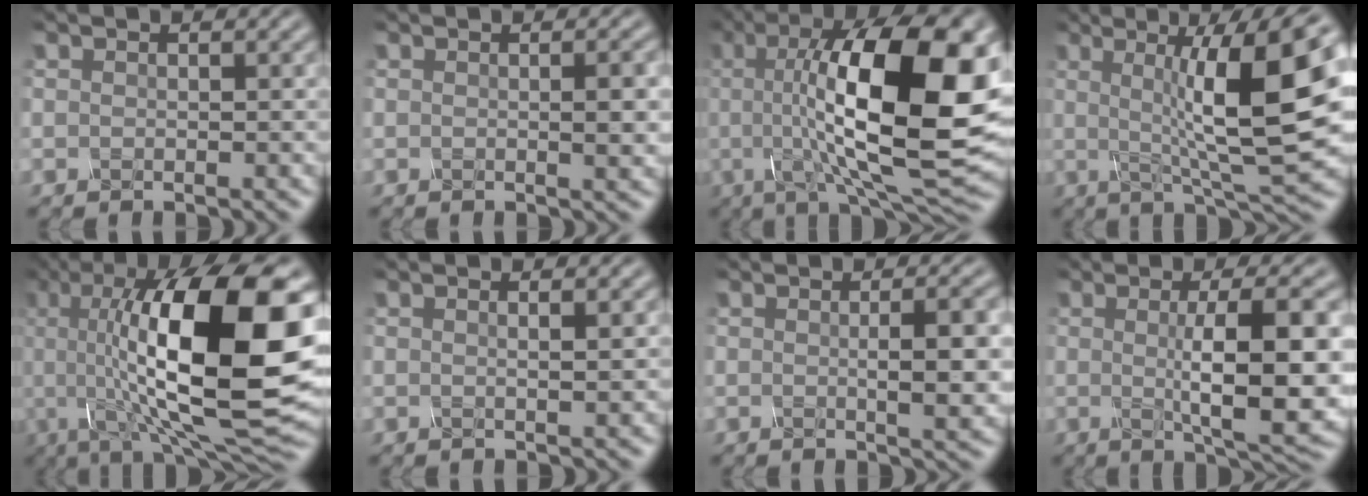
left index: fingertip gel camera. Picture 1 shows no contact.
{"total": 2.2, "force": [0.1, 0.4, 2.1], "torque": [-0.027, 0.001, -0.001]}
{"total": 16.6, "force": [1.9, 5.0, 15.7], "torque": [-0.233, 0.004, 0.031]}
{"total": 11.9, "force": [1.4, 2.5, 11.6], "torque": [-0.154, 0.010, 0.021]}
{"total": 18.8, "force": [2.3, 6.4, 17.5], "torque": [-0.261, 0.015, 0.036]}
{"total": 1.9, "force": [0.5, 0.6, 1.7], "torque": [-0.017, 0.002, -0.008]}
{"total": 4.5, "force": [0.1, 1.0, 4.4], "torque": [-0.059, 0.004, 0.002]}
{"total": 9.6, "force": [-0.1, 2.3, 9.3], "torque": [-0.124, -0.005, 0.001]}